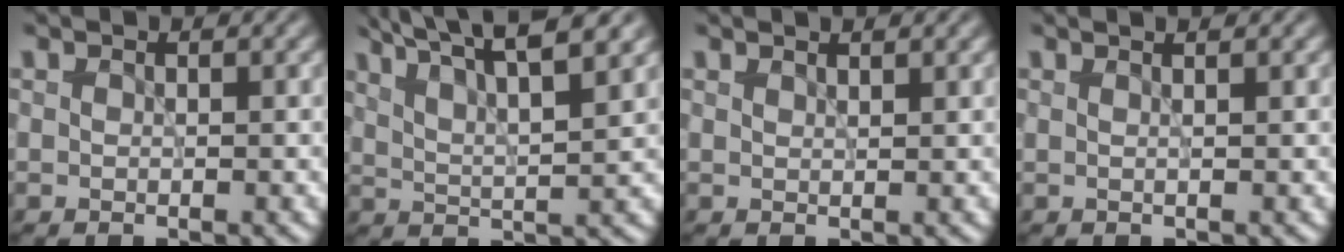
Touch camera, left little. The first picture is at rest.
{"total": 8.8, "force": [6.5, 2.1, 5.6], "torque": [-0.071, 0.020, 0.066]}
{"total": 1.1, "force": [1.0, 0.2, 0.5], "torque": [-0.002, 0.000, 0.012]}
{"total": 2.2, "force": [1.1, 0.9, 1.6], "torque": [-0.007, 0.001, -0.014]}